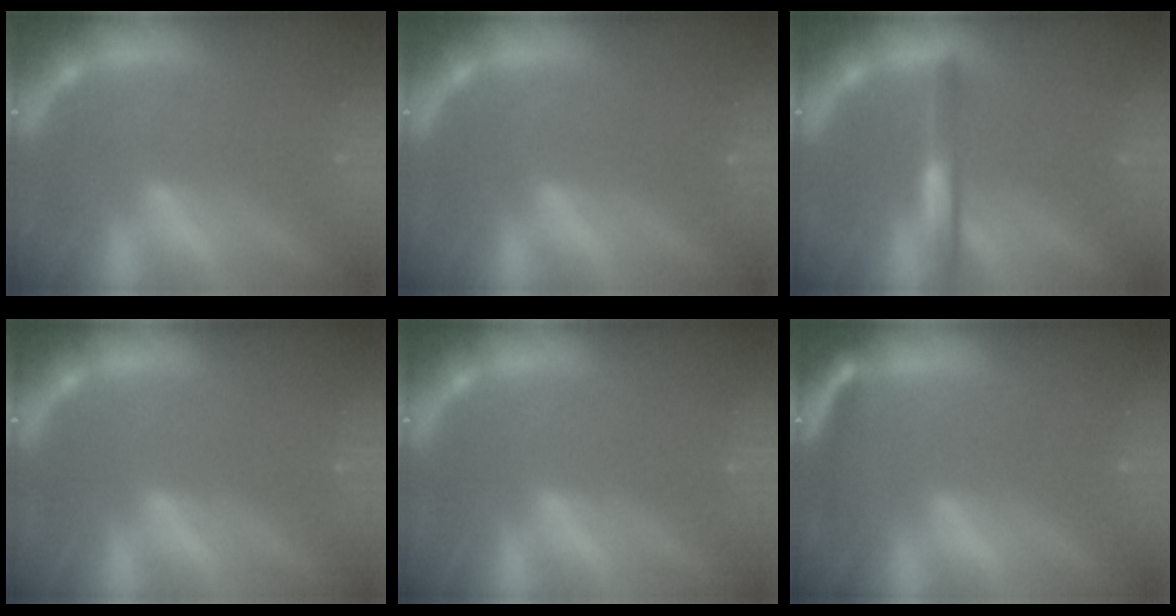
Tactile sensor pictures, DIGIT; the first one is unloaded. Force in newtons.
{"total": 0.0}
{"total": 3.0}
{"total": 0.0}
{"total": 0.0}
{"total": 4.4}